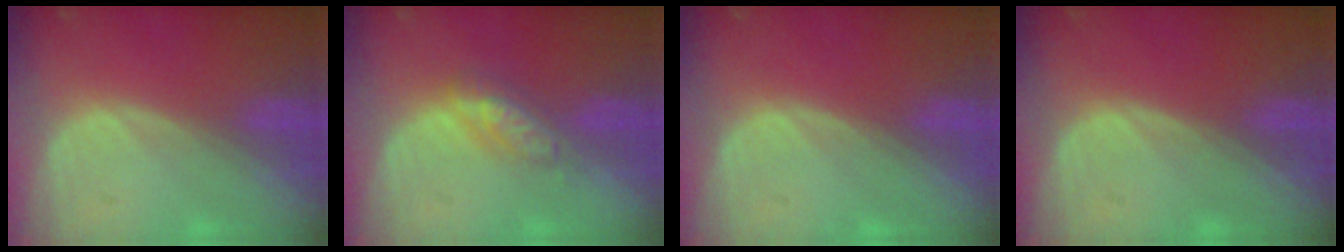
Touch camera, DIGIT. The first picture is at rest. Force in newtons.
{"total": 4.6, "press": 4.2, "slide": 1.9}
{"total": 0.0}
{"total": 0.0}